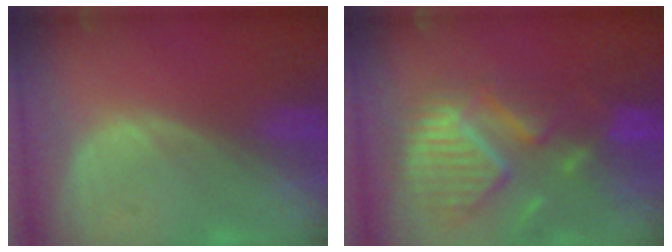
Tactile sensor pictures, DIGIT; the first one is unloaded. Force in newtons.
{"total": 11.9, "press": 10.3, "slide": 5.9}